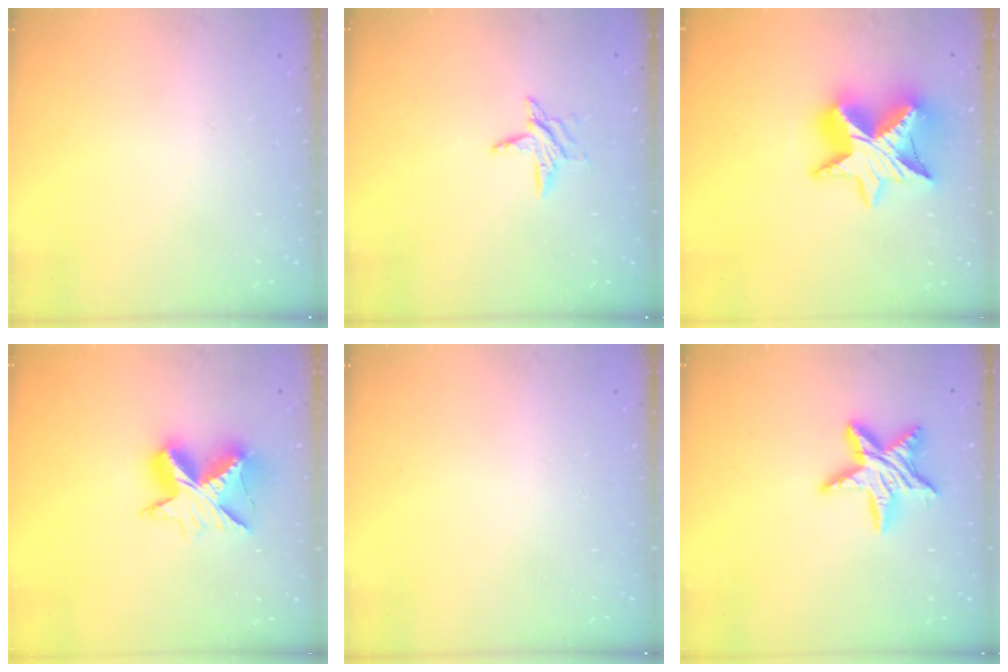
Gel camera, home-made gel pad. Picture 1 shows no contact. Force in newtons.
{"total": 6.2, "press": 6.2, "slide": 0.6}
{"total": 16.4, "press": 16.4, "slide": 1.3}
{"total": 12.6, "press": 12.6, "slide": 0.8}
{"total": 0.0}
{"total": 12.9, "press": 12.9, "slide": 0.8}